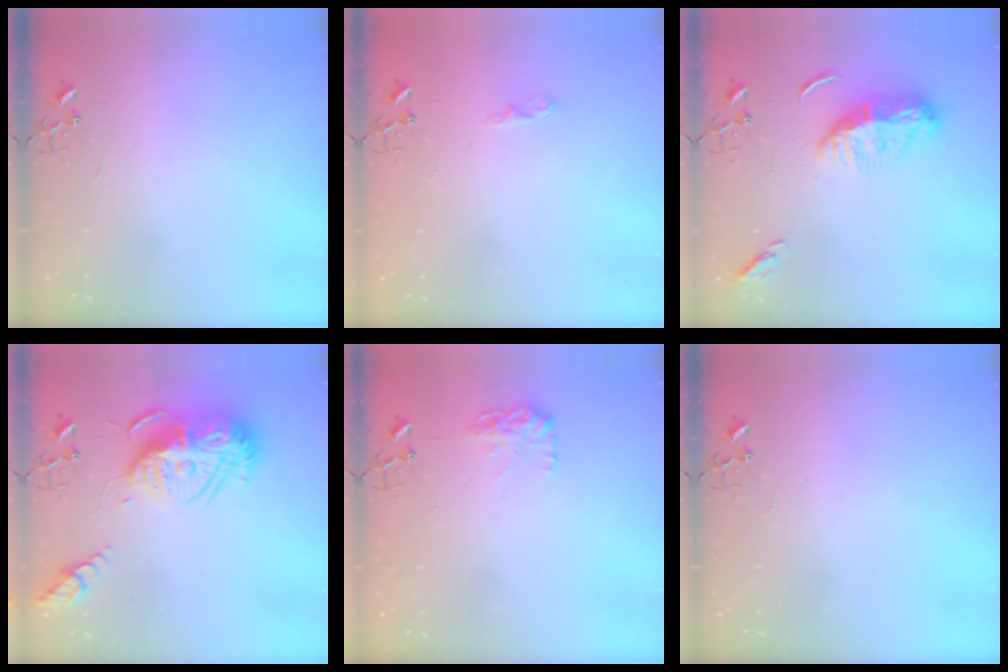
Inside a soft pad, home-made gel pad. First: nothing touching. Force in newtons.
{"total": 5.3, "press": 5.2, "slide": 0.6}
{"total": 12.4, "press": 12.4, "slide": 1.3}
{"total": 18.9, "press": 18.8, "slide": 2.1}
{"total": 10.1, "press": 10.1, "slide": 0.4}
{"total": 0.0}